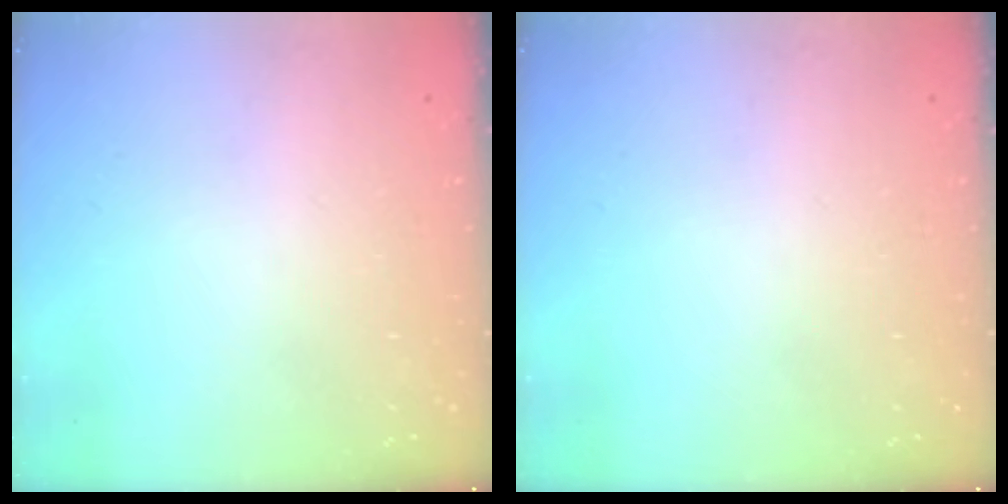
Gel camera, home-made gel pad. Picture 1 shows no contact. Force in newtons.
{"total": 0.0}